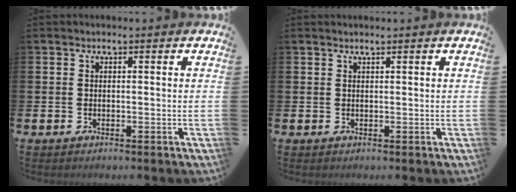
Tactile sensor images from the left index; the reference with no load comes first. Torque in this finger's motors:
{"motor_torque": [0.03, 0.27, -0.07, 0.00]}